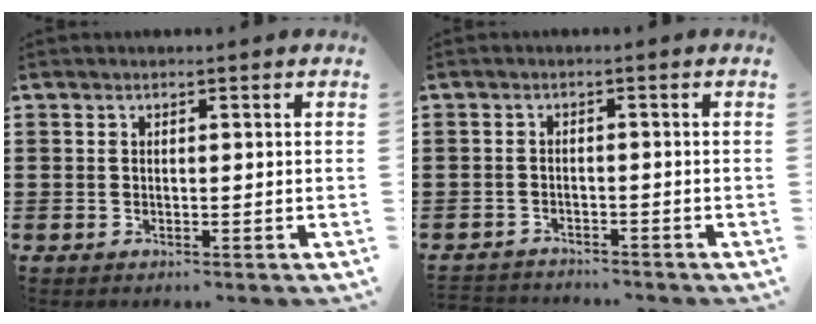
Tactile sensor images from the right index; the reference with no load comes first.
{"total": 1.9, "force": [-1.9, 0.2, -0.2], "torque": [-0.002, 0.002, -0.044]}